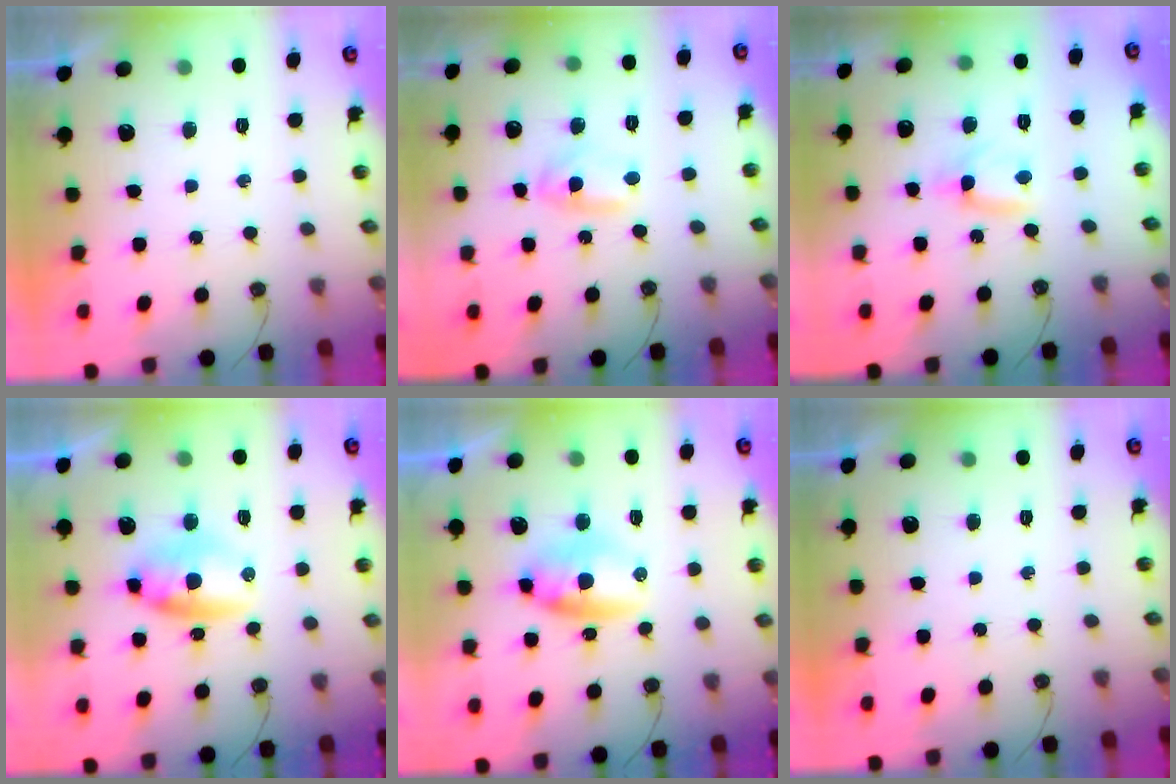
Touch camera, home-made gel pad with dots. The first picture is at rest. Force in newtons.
{"total": 14.0, "press": 3.2, "slide": 13.6}
{"total": 1.7, "press": 1.7, "slide": 0.1}
{"total": 7.2, "press": 7.2, "slide": 0.6}
{"total": 7.2, "press": 7.2, "slide": 0.6}
{"total": 0.0}